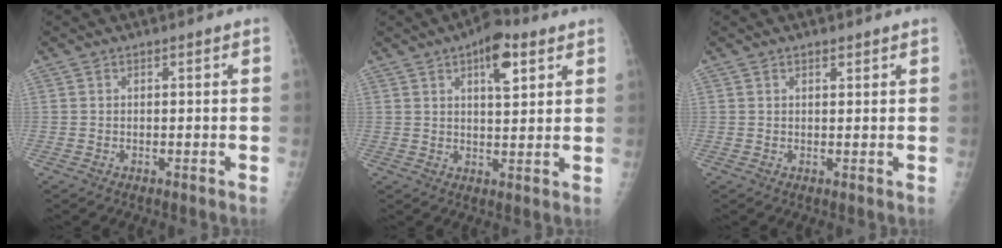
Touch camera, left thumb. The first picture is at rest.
{"total": 7.9, "force": [4.0, 3.2, 6.0], "torque": [-0.073, -0.013, 0.056]}
{"total": 1.3, "force": [0.9, 0.6, 0.6], "torque": [-0.006, -0.006, 0.014]}